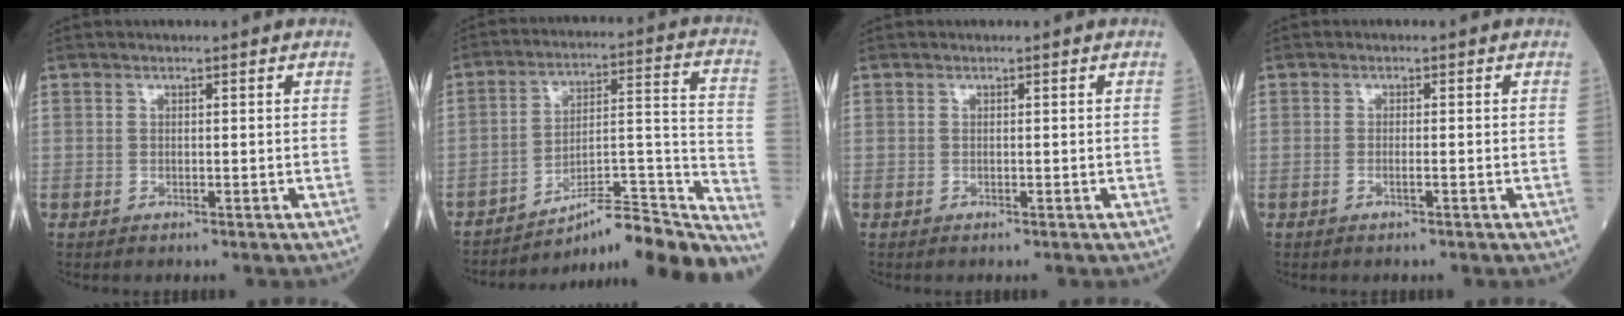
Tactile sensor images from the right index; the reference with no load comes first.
{"total": 21.2, "force": [-19.2, 0.7, 9.0], "torque": [-0.074, 0.036, -0.281]}
{"total": 0.0}
{"total": 0.9, "force": [-0.4, 0.0, 0.8], "torque": [-0.020, -0.001, -0.006]}